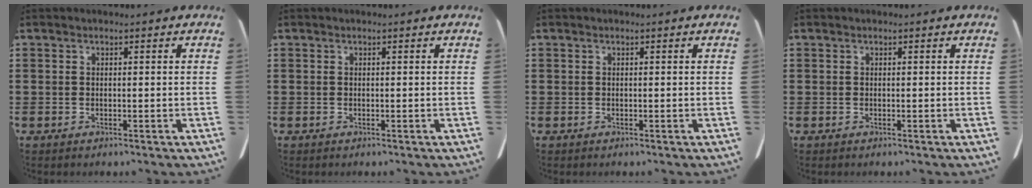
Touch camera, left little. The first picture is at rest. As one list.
[{"total": 0.0}, {"total": 0.0}, {"total": 0.0}]